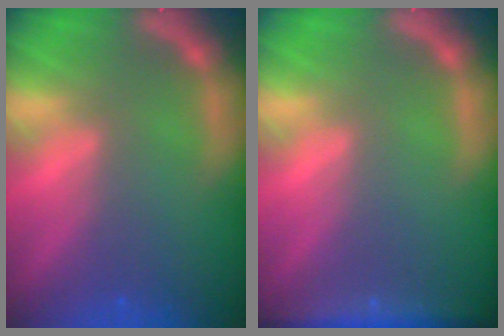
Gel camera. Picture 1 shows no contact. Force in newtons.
{"total": 4.5}